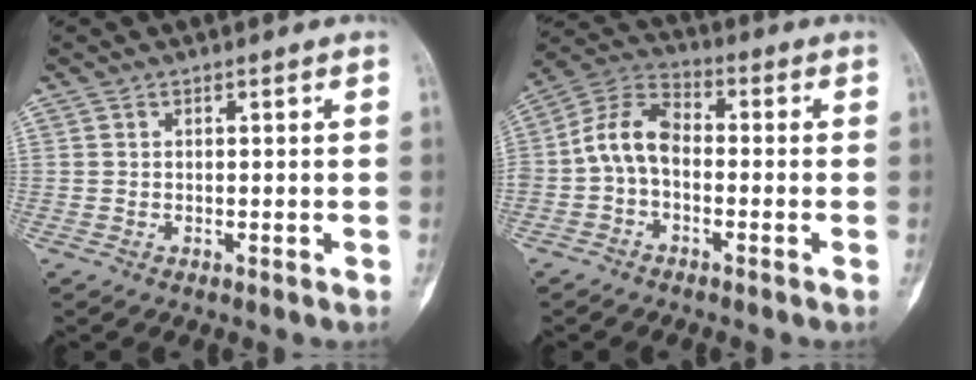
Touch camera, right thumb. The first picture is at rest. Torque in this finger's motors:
{"motor_torque": [1.49, 1.24, 0.80, -0.70, 0.51]}